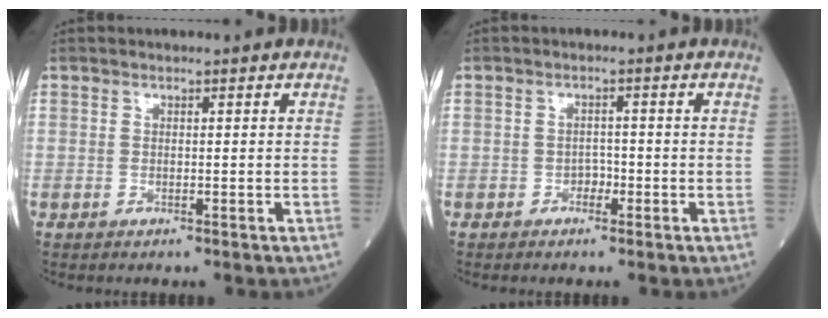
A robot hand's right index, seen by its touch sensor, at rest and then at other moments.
{"total": 2.2, "force": [-1.0, 1.5, 1.2], "torque": [-0.024, 0.005, -0.016]}